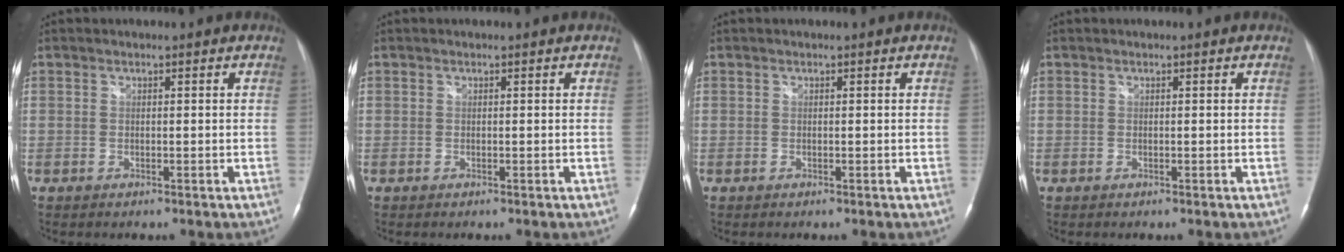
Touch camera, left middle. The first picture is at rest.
{"total": 0.0}
{"total": 0.0}
{"total": 0.0}